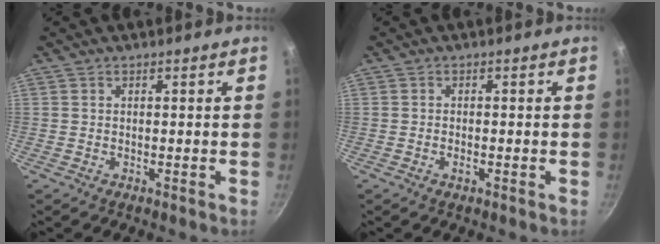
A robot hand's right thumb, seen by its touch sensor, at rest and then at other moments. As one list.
[{"total": 1.1, "force": [-0.5, 0.4, 0.9], "torque": [-0.021, 0.003, -0.012]}]